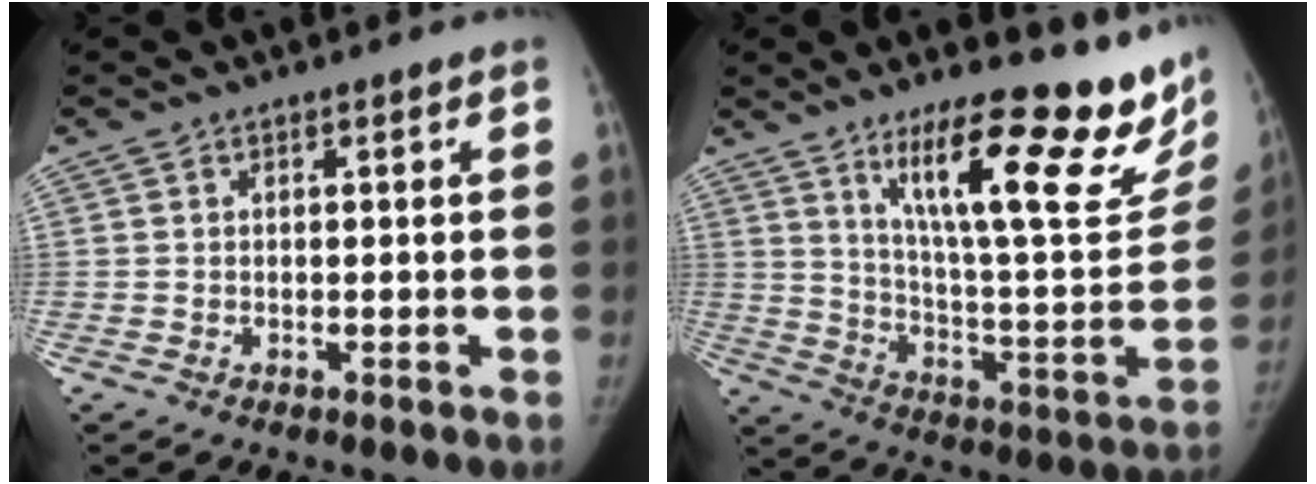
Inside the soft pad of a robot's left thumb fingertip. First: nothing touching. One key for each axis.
{"total": 28.3, "fx": 17.4, "fy": 7.1, "fz": 21.2, "tx": -0.262, "ty": -0.082, "tz": 0.270}